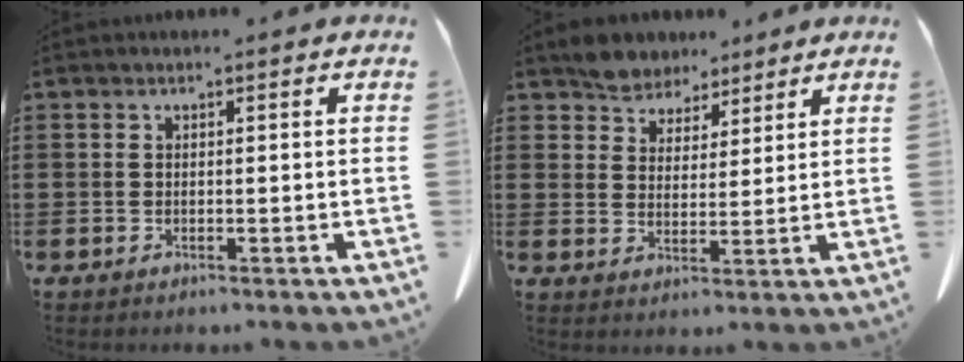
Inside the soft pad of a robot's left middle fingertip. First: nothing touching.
{"total": 5.2, "force": [4.6, 2.5, 0.3], "torque": [-0.029, -0.006, 0.089]}